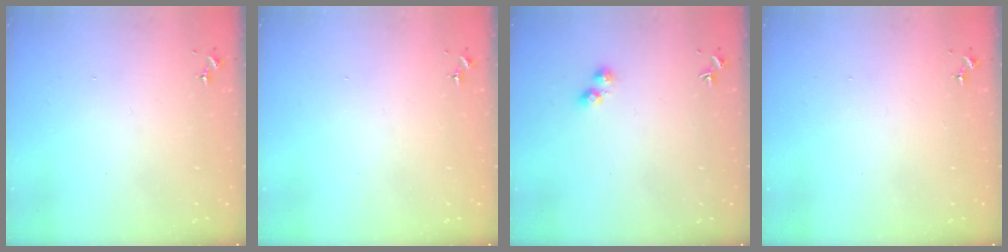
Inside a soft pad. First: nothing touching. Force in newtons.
{"total": 0.0}
{"total": 2.8, "press": 2.8, "slide": 0.5}
{"total": 0.0}